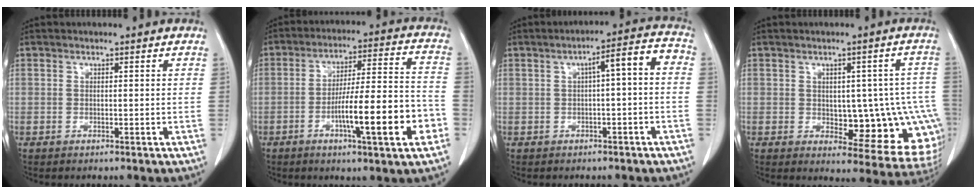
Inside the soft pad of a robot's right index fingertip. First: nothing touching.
{"total": 14.9, "force": [-5.3, 1.3, 13.9], "torque": [-0.223, 0.006, -0.080]}
{"total": 6.0, "force": [0.0, 1.0, 5.9], "torque": [-0.081, 0.029, -0.003]}
{"total": 13.3, "force": [-1.9, 6.3, 11.6], "torque": [-0.094, 0.020, -0.006]}